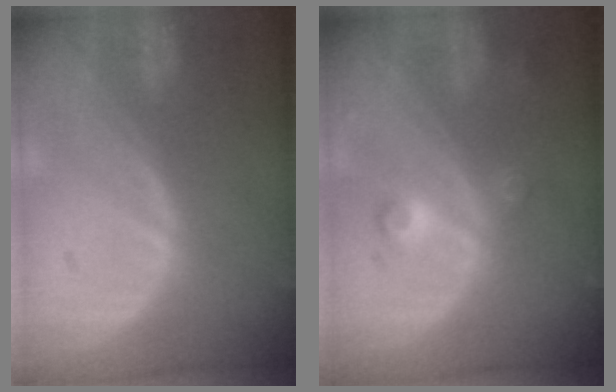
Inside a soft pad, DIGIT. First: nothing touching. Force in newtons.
{"total": 3.7, "press": 3.4, "slide": 1.3}